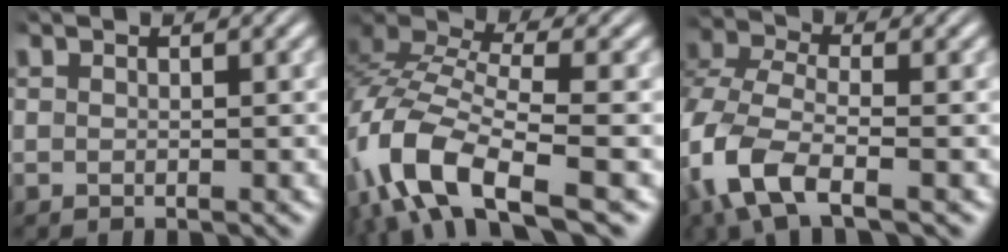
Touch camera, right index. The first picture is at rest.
{"total": 10.7, "force": [-2.4, 7.2, 7.5], "torque": [-0.187, -0.026, -0.034]}
{"total": 7.8, "force": [-2.3, 5.3, 5.1], "torque": [-0.155, -0.041, -0.028]}